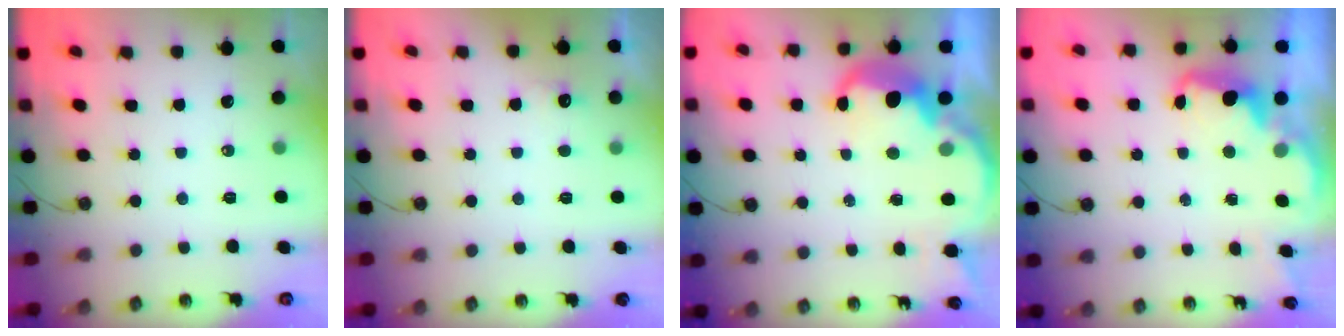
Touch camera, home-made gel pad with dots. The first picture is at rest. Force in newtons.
{"total": 4.5, "press": 4.3, "slide": 1.2}
{"total": 8.0, "press": 8.0, "slide": 0.5}
{"total": 2.7, "press": 2.6, "slide": 0.6}